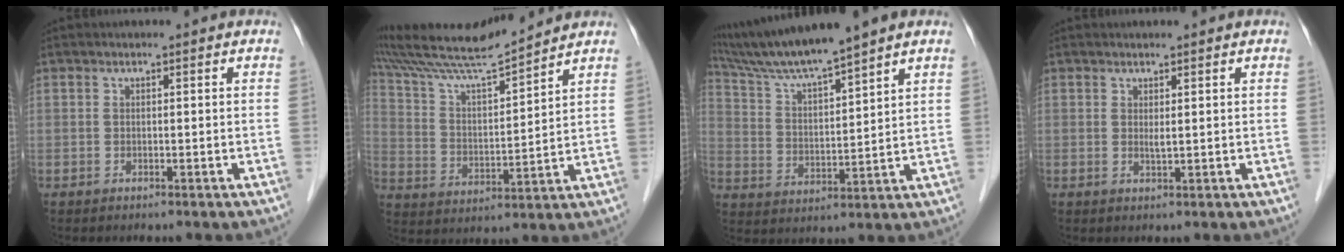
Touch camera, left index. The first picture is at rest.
{"total": 13.1, "force": [12.3, -0.4, 4.5], "torque": [-0.097, 0.007, 0.226]}
{"total": 11.2, "force": [9.8, -1.1, 5.3], "torque": [-0.106, 0.011, 0.185]}
{"total": 1.0, "force": [0.5, 0.1, 0.9], "torque": [-0.019, -0.002, 0.011]}